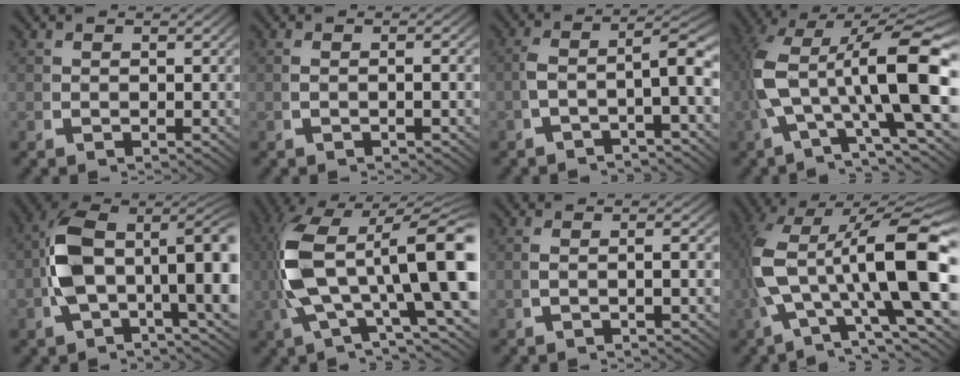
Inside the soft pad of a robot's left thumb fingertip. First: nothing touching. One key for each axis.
{"total": 1.3, "fx": -0.3, "fy": -0.3, "fz": 1.2, "tx": -0.029, "ty": 0.000, "tz": 0.000}
{"total": 7.1, "fx": -0.6, "fy": 3.3, "fz": 6.2, "tx": -0.123, "ty": -0.029, "tz": 0.001}
{"total": 12.3, "fx": 0.0, "fy": 6.1, "fz": 10.6, "tx": -0.209, "ty": -0.025, "tz": 0.017}
{"total": 11.6, "fx": -0.5, "fy": 7.0, "fz": 9.2, "tx": -0.173, "ty": -0.037, "tz": -0.002}
{"total": 15.3, "fx": 0.7, "fy": 8.0, "fz": 13.1, "tx": -0.250, "ty": -0.009, "tz": 0.021}
{"total": 1.9, "fx": -0.3, "fy": -0.2, "fz": 1.8, "tx": -0.040, "ty": 0.002, "tz": -0.002}
{"total": 14.0, "fx": -0.2, "fy": 6.9, "fz": 12.2, "tx": -0.239, "ty": -0.025, "tz": 0.016}